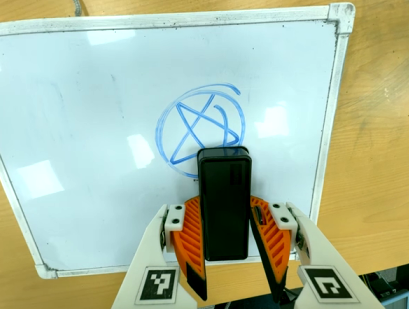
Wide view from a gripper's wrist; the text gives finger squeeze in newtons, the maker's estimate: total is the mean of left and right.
{"total": 5.1, "left": 4.6, "right": 5.6}